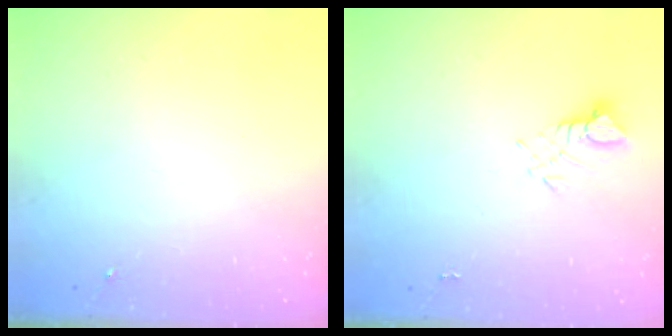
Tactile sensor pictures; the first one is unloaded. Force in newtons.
{"total": 3.1, "press": 3.1, "slide": 0.1}